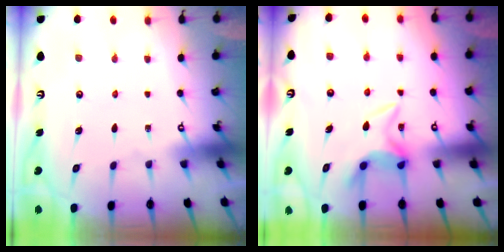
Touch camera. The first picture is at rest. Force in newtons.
{"total": 5.8, "press": 5.8, "slide": 0.7}